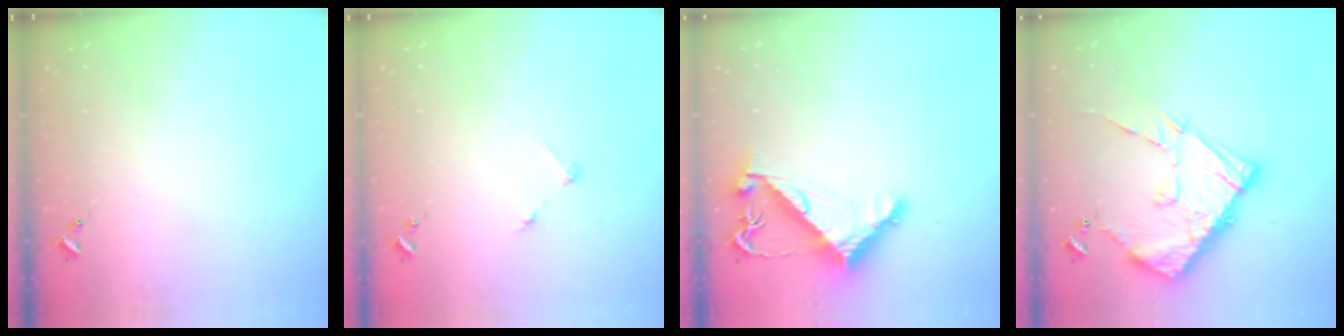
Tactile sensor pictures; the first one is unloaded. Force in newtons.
{"total": 2.7, "press": 2.7, "slide": 0.3}
{"total": 8.0, "press": 8.0, "slide": 0.7}
{"total": 18.0, "press": 17.9, "slide": 1.9}